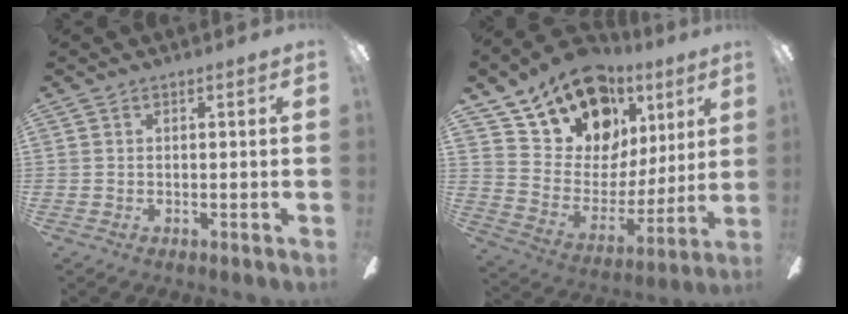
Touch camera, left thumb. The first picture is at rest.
{"total": 18.2, "force": [13.2, 10.6, 6.7], "torque": [-0.135, -0.080, 0.244]}